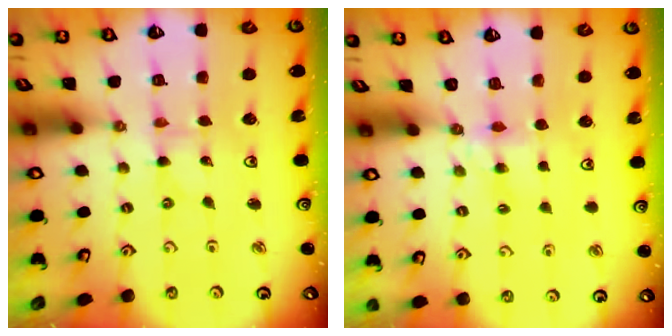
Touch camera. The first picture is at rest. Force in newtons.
{"total": 3.9, "press": 3.8, "slide": 0.6}